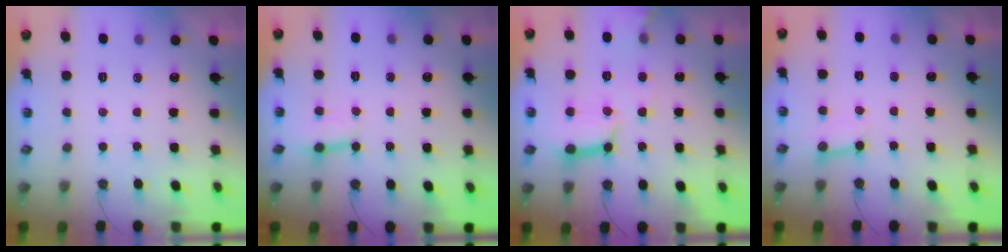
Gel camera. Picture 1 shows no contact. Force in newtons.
{"total": 2.8, "press": 2.8, "slide": 0.3}
{"total": 12.2, "press": 12.2, "slide": 1.2}
{"total": 2.8, "press": 2.8, "slide": 0.5}